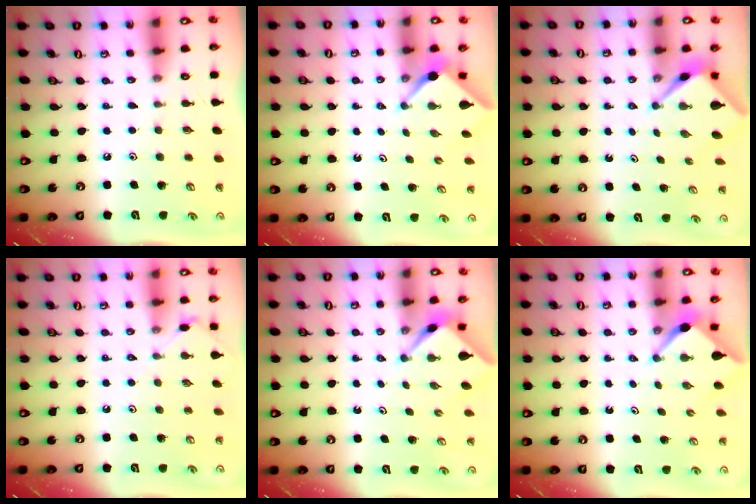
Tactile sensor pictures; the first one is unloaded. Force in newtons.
{"total": 2.5, "press": 2.5, "slide": 0.3}
{"total": 2.7, "press": 2.7, "slide": 0.1}
{"total": 4.7, "press": 4.6, "slide": 0.7}
{"total": 2.1, "press": 2.1, "slide": 0.3}
{"total": 2.6, "press": 2.6, "slide": 0.3}